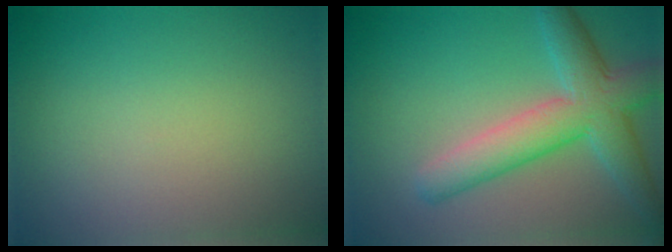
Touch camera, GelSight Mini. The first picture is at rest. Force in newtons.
{"total": 6.1, "press": 6.1, "slide": 0.1}